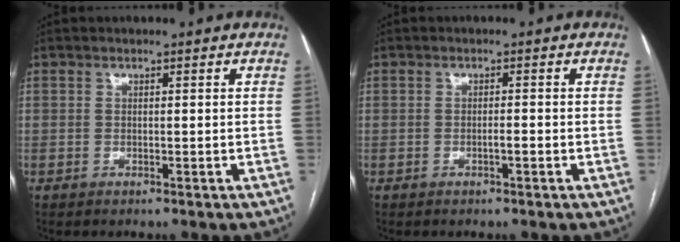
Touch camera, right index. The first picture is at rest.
{"total": 1.1, "force": [-0.5, 0.1, 1.0], "torque": [-0.017, 0.002, -0.010]}